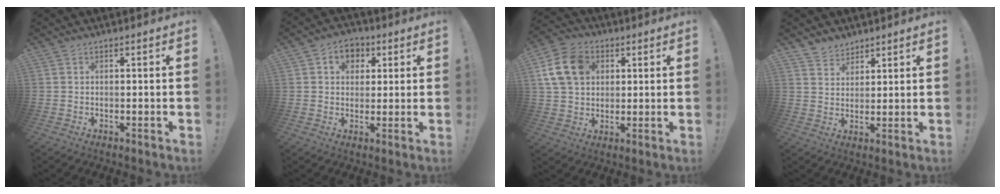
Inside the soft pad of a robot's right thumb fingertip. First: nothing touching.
{"total": 6.8, "force": [2.1, 5.7, 2.9], "torque": [-0.031, -0.007, 0.038]}
{"total": 13.9, "force": [4.4, 10.8, 7.6], "torque": [-0.132, -0.002, 0.094]}
{"total": 5.0, "force": [4.1, 2.7, 0.0], "torque": [0.004, -0.035, 0.079]}